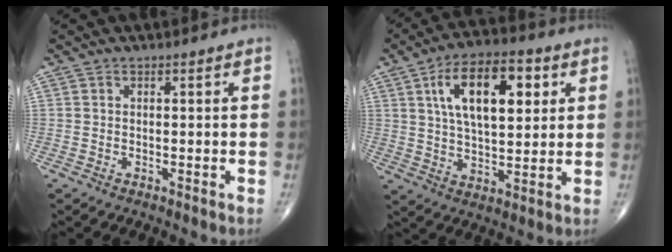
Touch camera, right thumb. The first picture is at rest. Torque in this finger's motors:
{"motor_torque": [-0.38, 0.83, 0.92, 0.72, 0.20]}